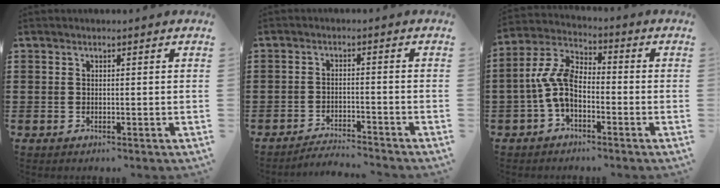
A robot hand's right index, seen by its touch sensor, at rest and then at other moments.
{"total": 2.8, "force": [-2.8, 0.0, 0.1], "torque": [-0.008, 0.002, -0.060]}
{"total": 7.8, "force": [-2.1, 4.3, 6.2], "torque": [-0.163, -0.002, -0.048]}